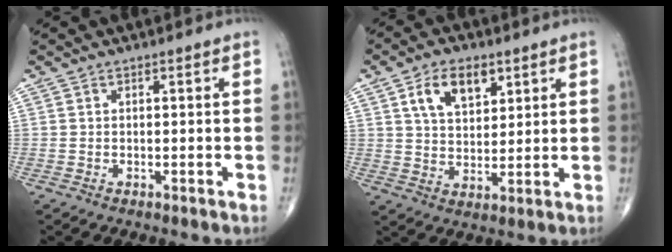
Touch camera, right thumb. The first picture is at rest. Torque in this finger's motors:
{"motor_torque": [-0.44, 1.15, 0.19, -0.06, 0.03]}